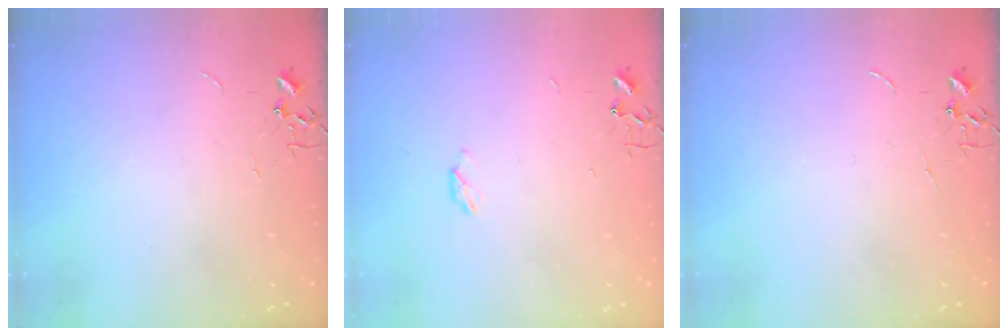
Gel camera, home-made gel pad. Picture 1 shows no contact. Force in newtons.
{"total": 2.8, "press": 2.7, "slide": 0.5}
{"total": 0.0}